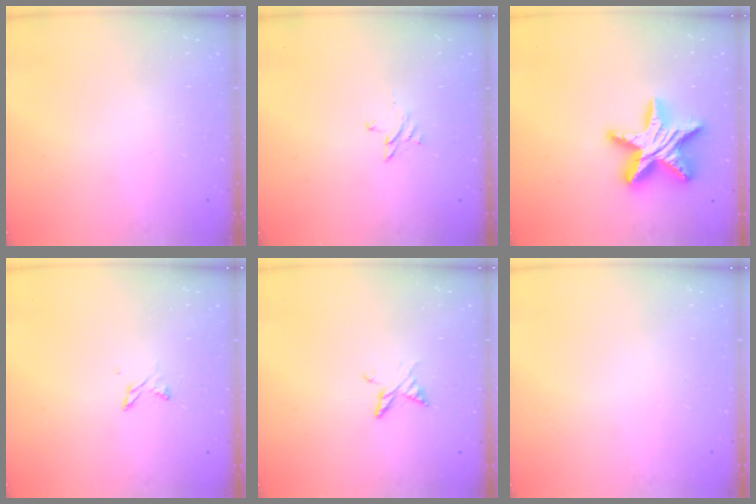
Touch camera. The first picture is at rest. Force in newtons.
{"total": 2.6, "press": 2.6, "slide": 0.2}
{"total": 18.2, "press": 18.2, "slide": 1.3}
{"total": 2.7, "press": 2.7, "slide": 0.4}
{"total": 5.7, "press": 5.6, "slide": 0.7}
{"total": 0.0}